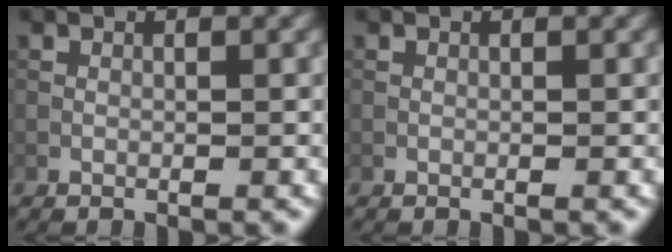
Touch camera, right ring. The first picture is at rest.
{"total": 0.0}